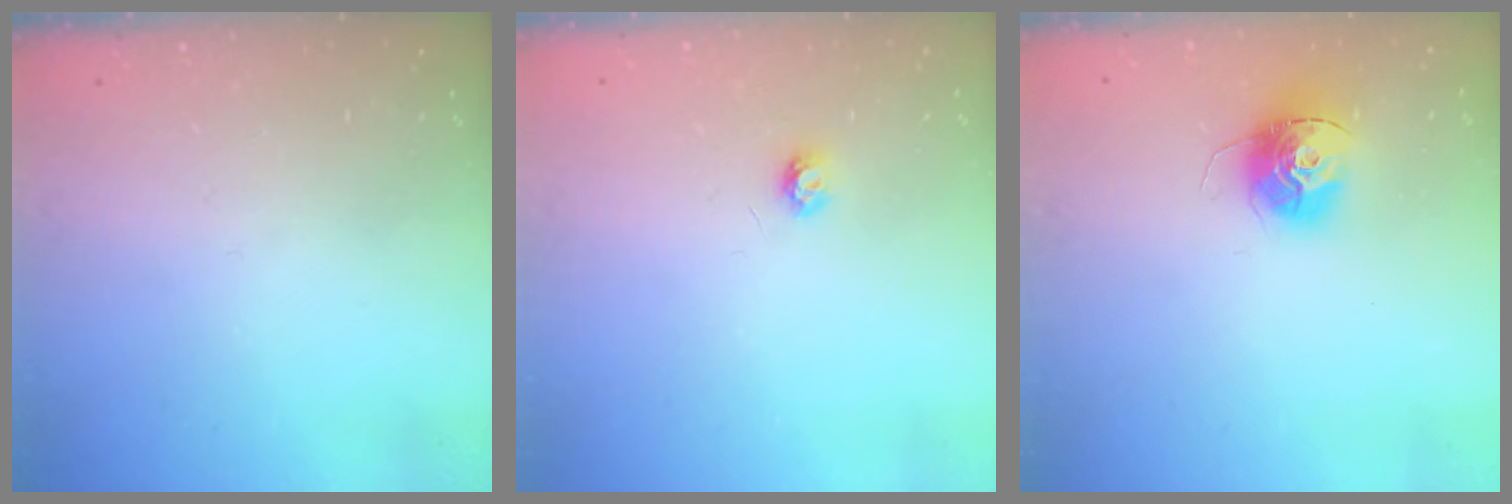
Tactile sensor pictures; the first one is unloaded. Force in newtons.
{"total": 3.4, "press": 3.4, "slide": 0.3}
{"total": 13.6, "press": 13.5, "slide": 1.3}